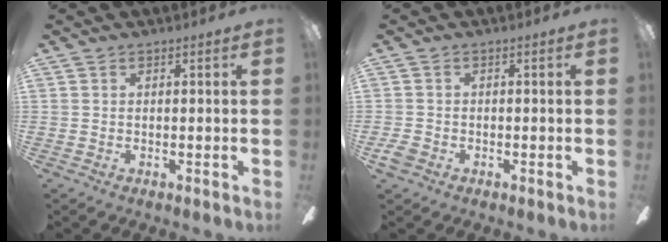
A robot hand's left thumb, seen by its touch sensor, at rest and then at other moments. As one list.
[{"total": 2.6, "force": [-1.2, 1.9, 1.2], "torque": [-0.025, 0.006, -0.025]}]